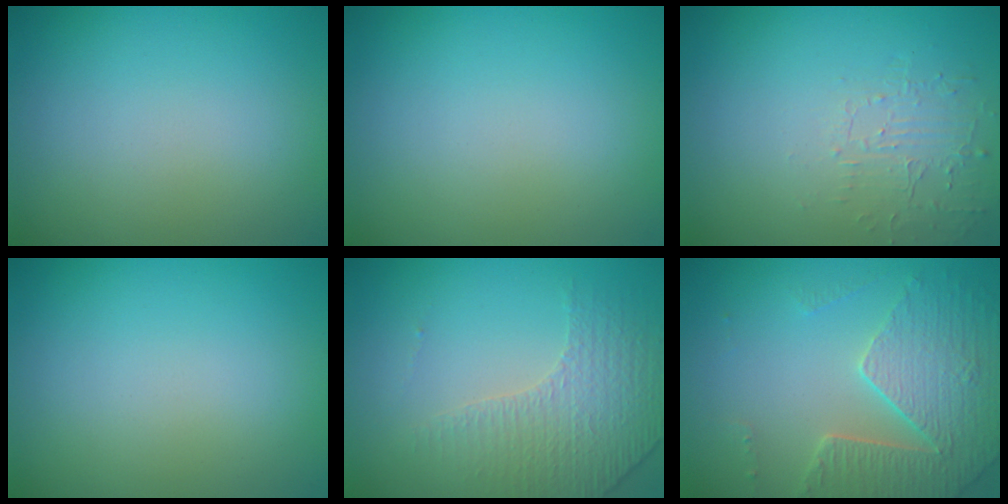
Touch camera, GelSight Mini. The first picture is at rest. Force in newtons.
{"total": 0.0}
{"total": 1.6, "press": 0.3, "slide": 1.6}
{"total": 0.0}
{"total": 4.4, "press": 3.0, "slide": 3.3}
{"total": 4.1, "press": 4.0, "slide": 1.0}